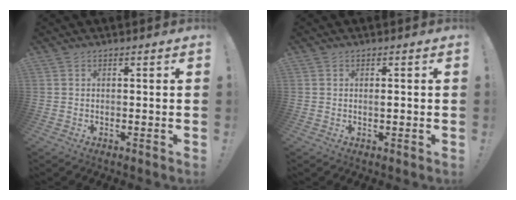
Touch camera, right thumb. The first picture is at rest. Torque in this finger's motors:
{"motor_torque": [-0.04, -0.18, 0.09, -0.11, 0.00]}